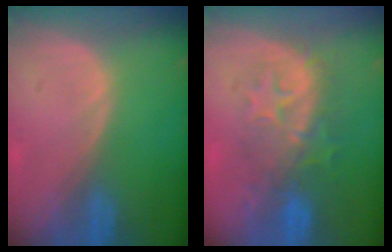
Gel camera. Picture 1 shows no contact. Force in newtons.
{"total": 8.2, "press": 8.2, "slide": 1.0}